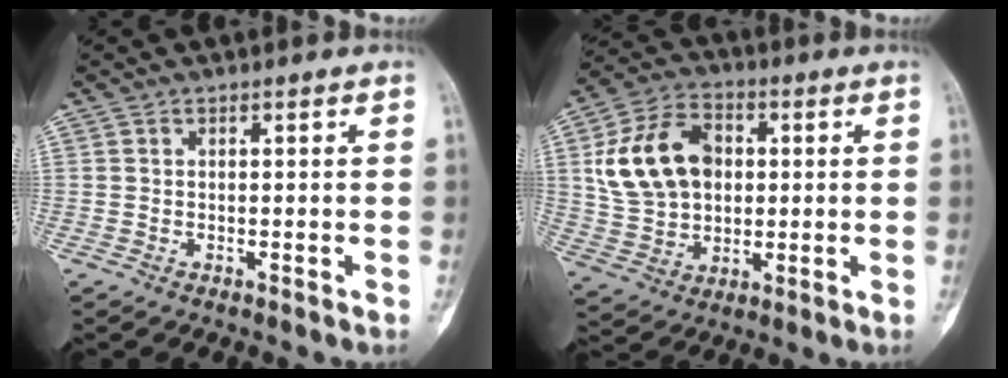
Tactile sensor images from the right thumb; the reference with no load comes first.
{"total": 16.0, "force": [2.6, 11.7, 10.6], "torque": [-0.170, 0.013, 0.049]}